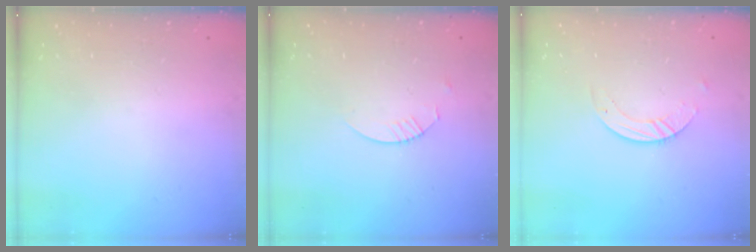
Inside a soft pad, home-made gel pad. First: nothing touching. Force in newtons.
{"total": 1.8, "press": 1.8, "slide": 0.2}
{"total": 3.1, "press": 3.1, "slide": 0.2}